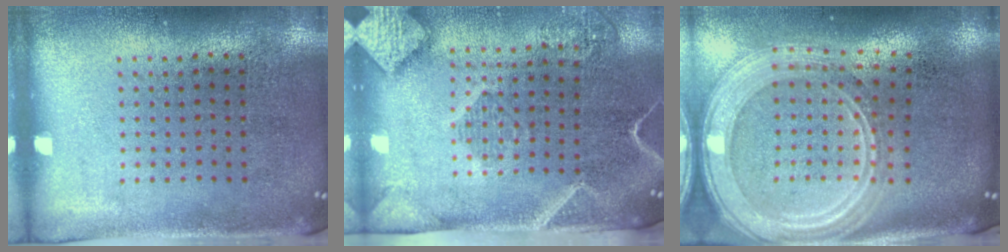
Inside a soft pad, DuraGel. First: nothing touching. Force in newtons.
{"total": 2.5, "press": 1.9, "slide": 1.7}
{"total": 3.1, "press": 2.5, "slide": 1.8}